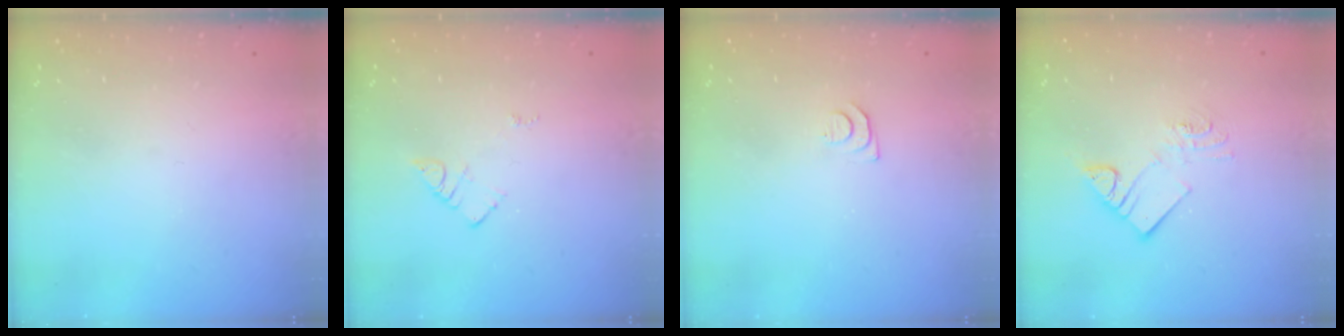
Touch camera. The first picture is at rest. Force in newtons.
{"total": 3.7, "press": 3.7, "slide": 0.3}
{"total": 4.0, "press": 4.0, "slide": 0.6}
{"total": 9.1, "press": 9.1, "slide": 0.5}